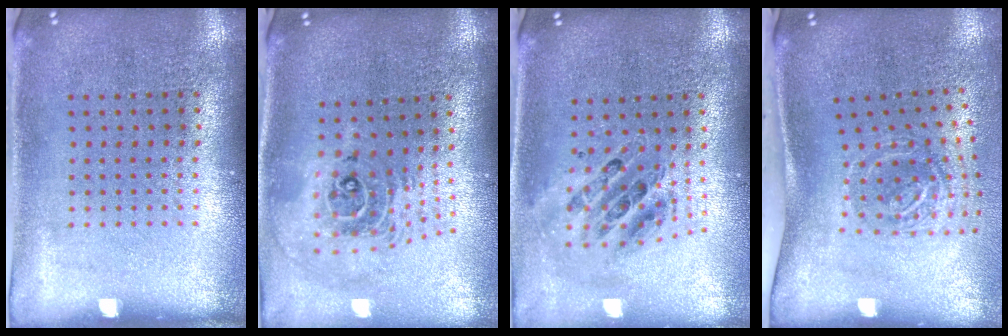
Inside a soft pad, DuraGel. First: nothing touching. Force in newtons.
{"total": 2.2, "press": 1.6, "slide": 1.5}
{"total": 0.9, "press": 0.9, "slide": 0.2}
{"total": 2.0, "press": 1.3, "slide": 1.6}